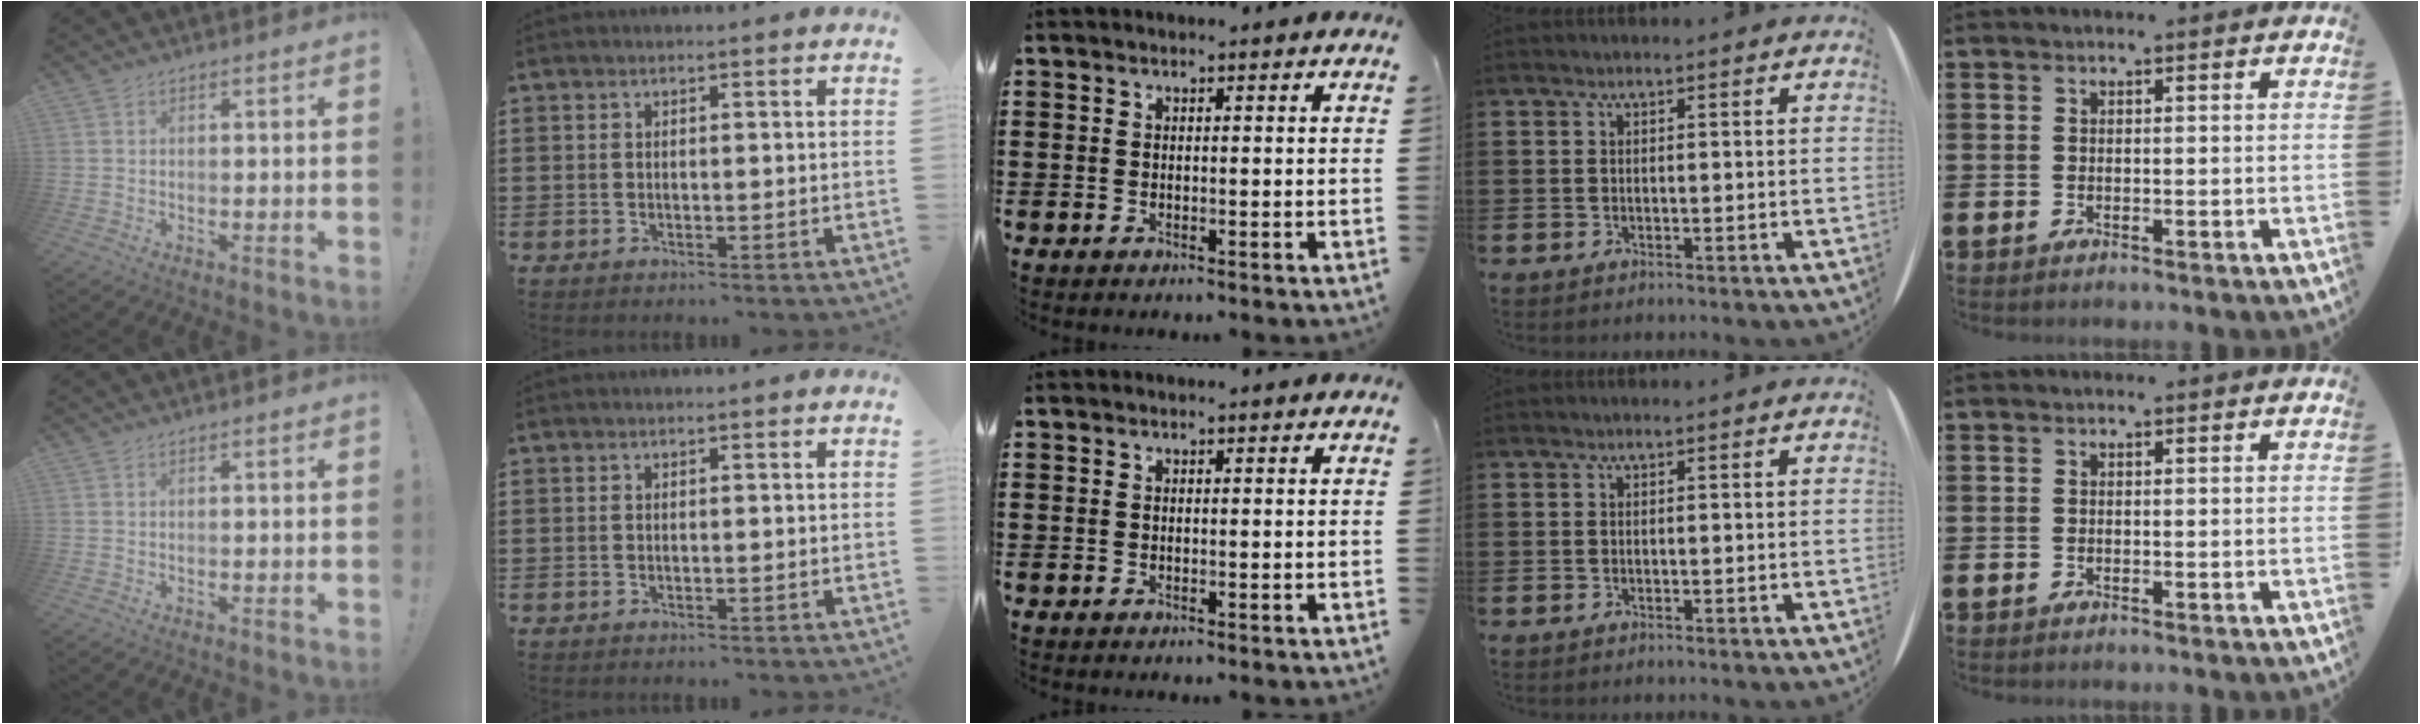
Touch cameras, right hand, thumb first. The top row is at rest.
{}